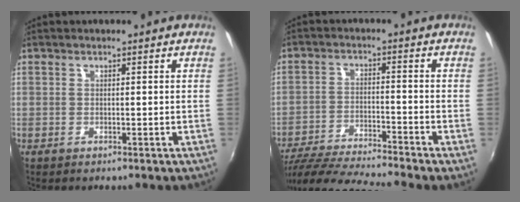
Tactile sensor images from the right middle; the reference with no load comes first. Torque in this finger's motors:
{"motor_torque": [1.03, -1.11, 0.30, 0.13]}